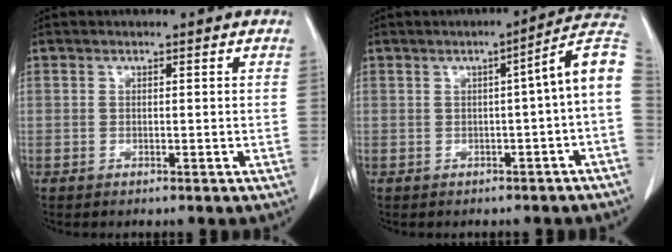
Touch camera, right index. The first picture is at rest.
{"total": 7.8, "force": [-0.5, -0.3, 7.7], "torque": [-0.092, 0.022, -0.014]}